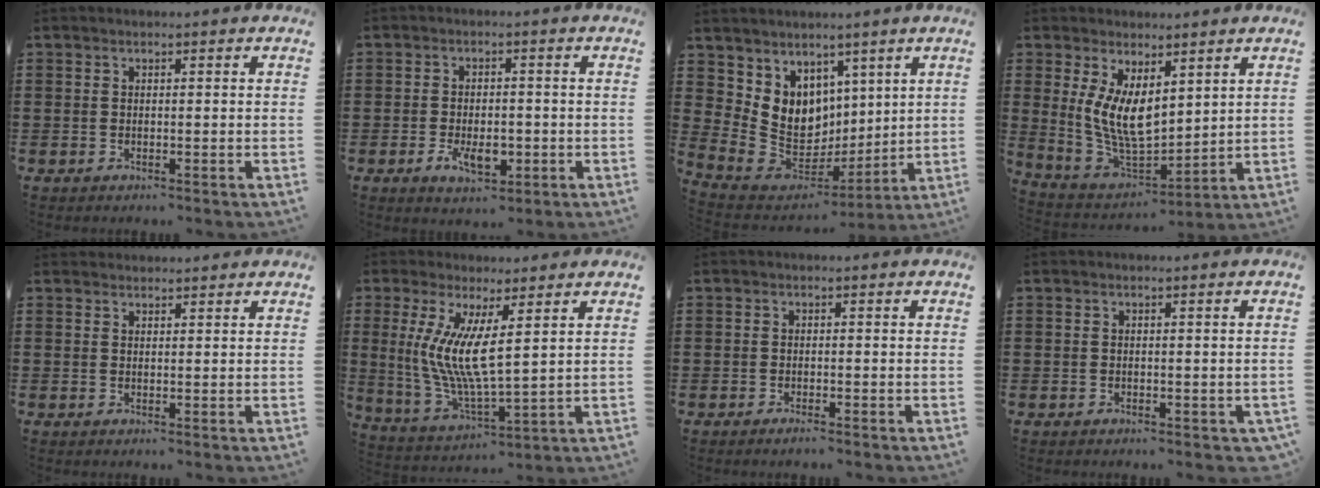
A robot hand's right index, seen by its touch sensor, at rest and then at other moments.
{"total": 4.8, "force": [-1.5, 2.4, 3.8], "torque": [-0.068, -0.003, -0.028]}
{"total": 7.9, "force": [3.5, 7.0, 0.9], "torque": [-0.078, -0.046, 0.077]}
{"total": 7.6, "force": [2.9, 3.6, 6.0], "torque": [-0.144, -0.021, 0.054]}
{"total": 1.2, "force": [1.1, -0.1, -0.3], "torque": [0.005, 0.001, 0.023]}
{"total": 8.7, "force": [2.9, 1.2, 8.1], "torque": [-0.184, -0.024, 0.050]}
{"total": 0.9, "force": [-0.7, -0.3, 0.3], "torque": [-0.007, -0.006, -0.013]}
{"total": 0.0}